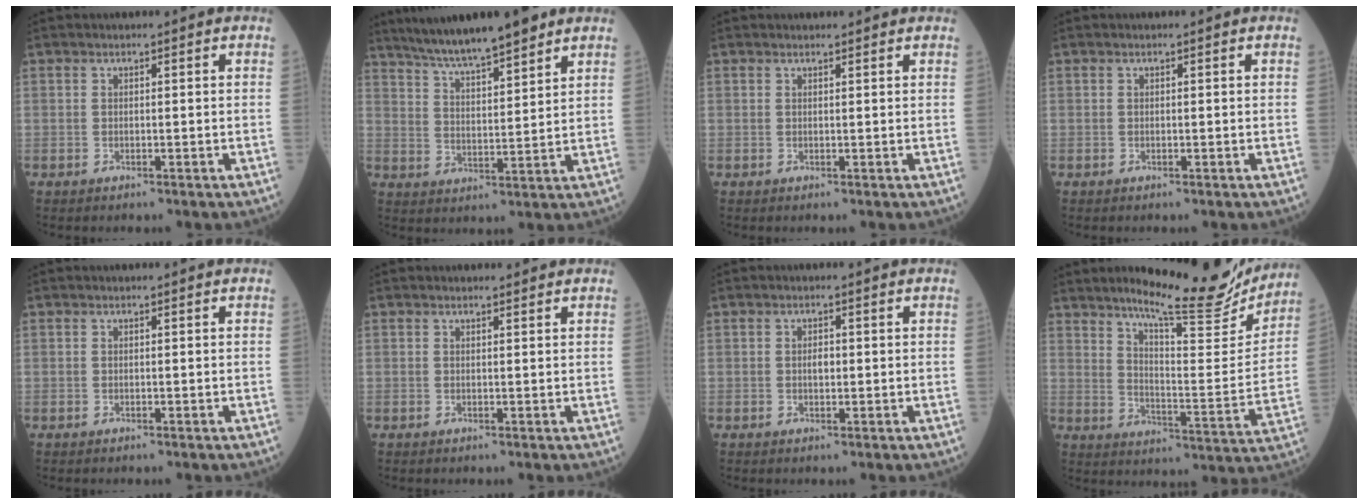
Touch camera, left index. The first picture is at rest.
{"total": 7.7, "force": [6.6, 0.2, 4.1], "torque": [-0.073, 0.020, 0.116]}
{"total": 1.4, "force": [1.4, 0.2, 0.2], "torque": [-0.010, 0.004, 0.016]}
{"total": 0.0}
{"total": 0.0}
{"total": 0.7, "force": [0.7, 0.2, 0.0], "torque": [-0.010, -0.004, 0.009]}
{"total": 1.4, "force": [-0.1, 0.8, 1.2], "torque": [-0.021, -0.002, -0.003]}
{"total": 17.9, "force": [15.7, 2.1, 8.3], "torque": [-0.121, -0.041, 0.212]}